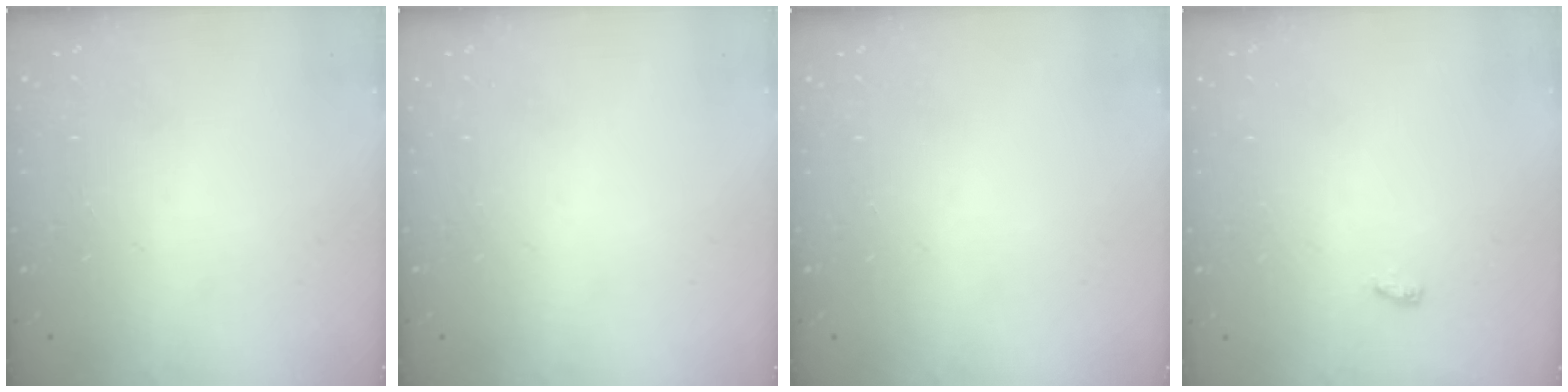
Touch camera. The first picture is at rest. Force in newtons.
{"total": 0.0}
{"total": 0.0}
{"total": 6.4, "press": 3.3, "slide": 5.5}